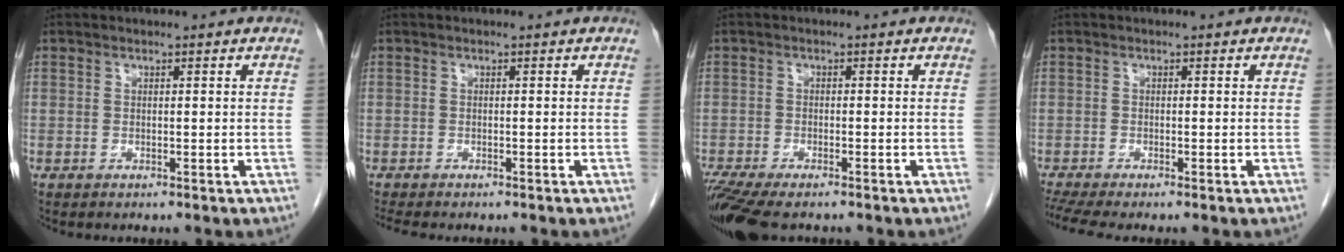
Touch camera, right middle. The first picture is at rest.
{"total": 3.4, "force": [-3.0, 0.6, 1.6], "torque": [-0.028, -0.011, -0.042]}
{"total": 8.4, "force": [-6.7, 2.0, 4.7], "torque": [-0.087, -0.015, -0.114]}
{"total": 4.0, "force": [-3.4, -0.2, 2.2], "torque": [-0.046, -0.013, -0.062]}